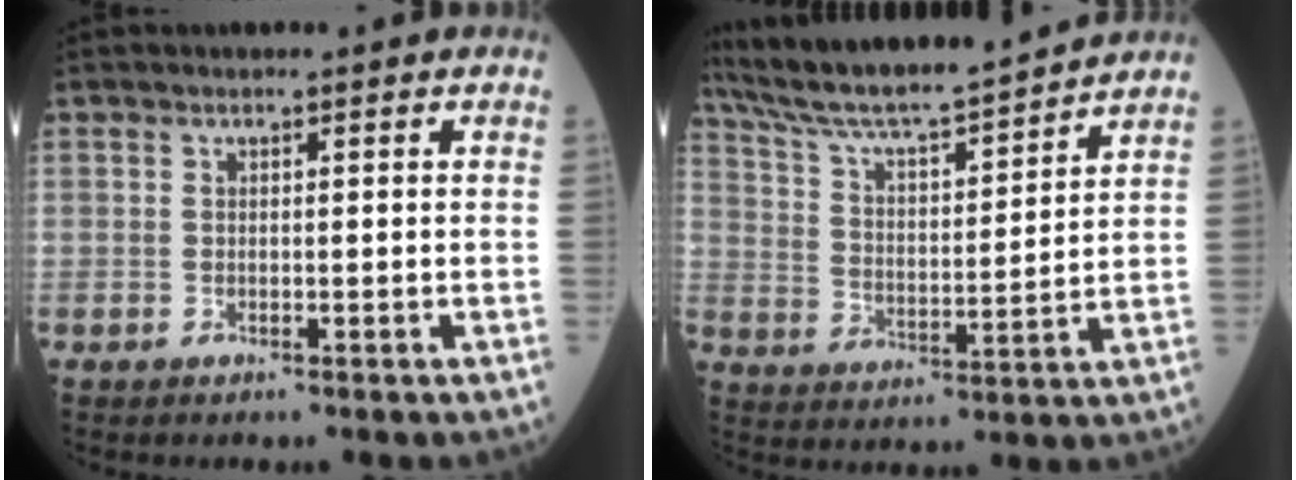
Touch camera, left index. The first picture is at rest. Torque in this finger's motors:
{"motor_torque": [0.91, -1.22, 0.23, 0.07]}